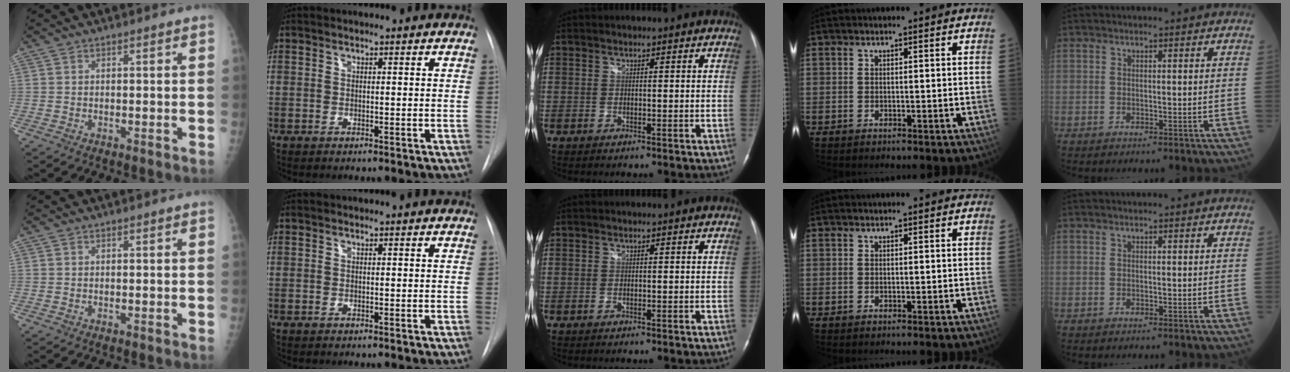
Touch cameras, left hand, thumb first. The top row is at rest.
{}